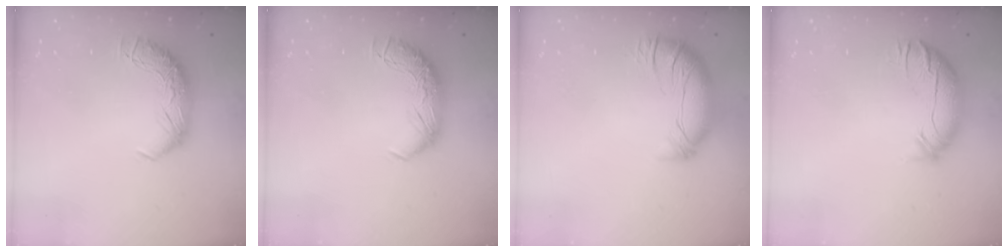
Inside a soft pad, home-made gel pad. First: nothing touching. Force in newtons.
{"total": 0.0}
{"total": 3.8, "press": 2.8, "slide": 2.6}
{"total": 2.7, "press": 2.1, "slide": 1.7}